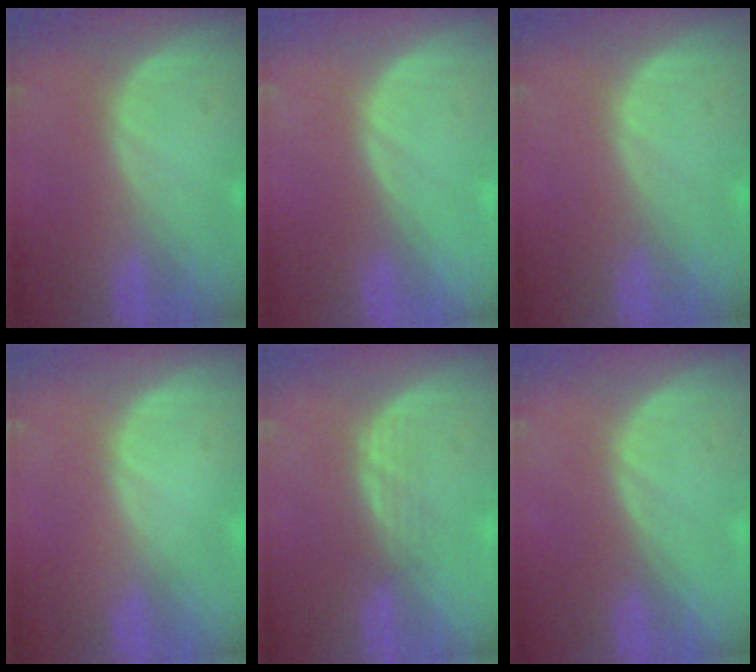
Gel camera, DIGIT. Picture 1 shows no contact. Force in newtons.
{"total": 0.0}
{"total": 0.0}
{"total": 0.0}
{"total": 2.1, "press": 2.1, "slide": 0.2}
{"total": 0.0}